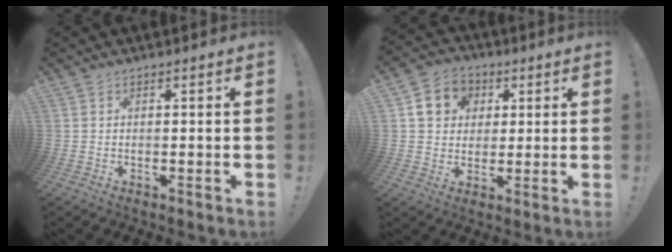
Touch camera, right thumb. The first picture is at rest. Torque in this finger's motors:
{"motor_torque": [0.07, 0.05, 0.55, 0.22, -0.02]}